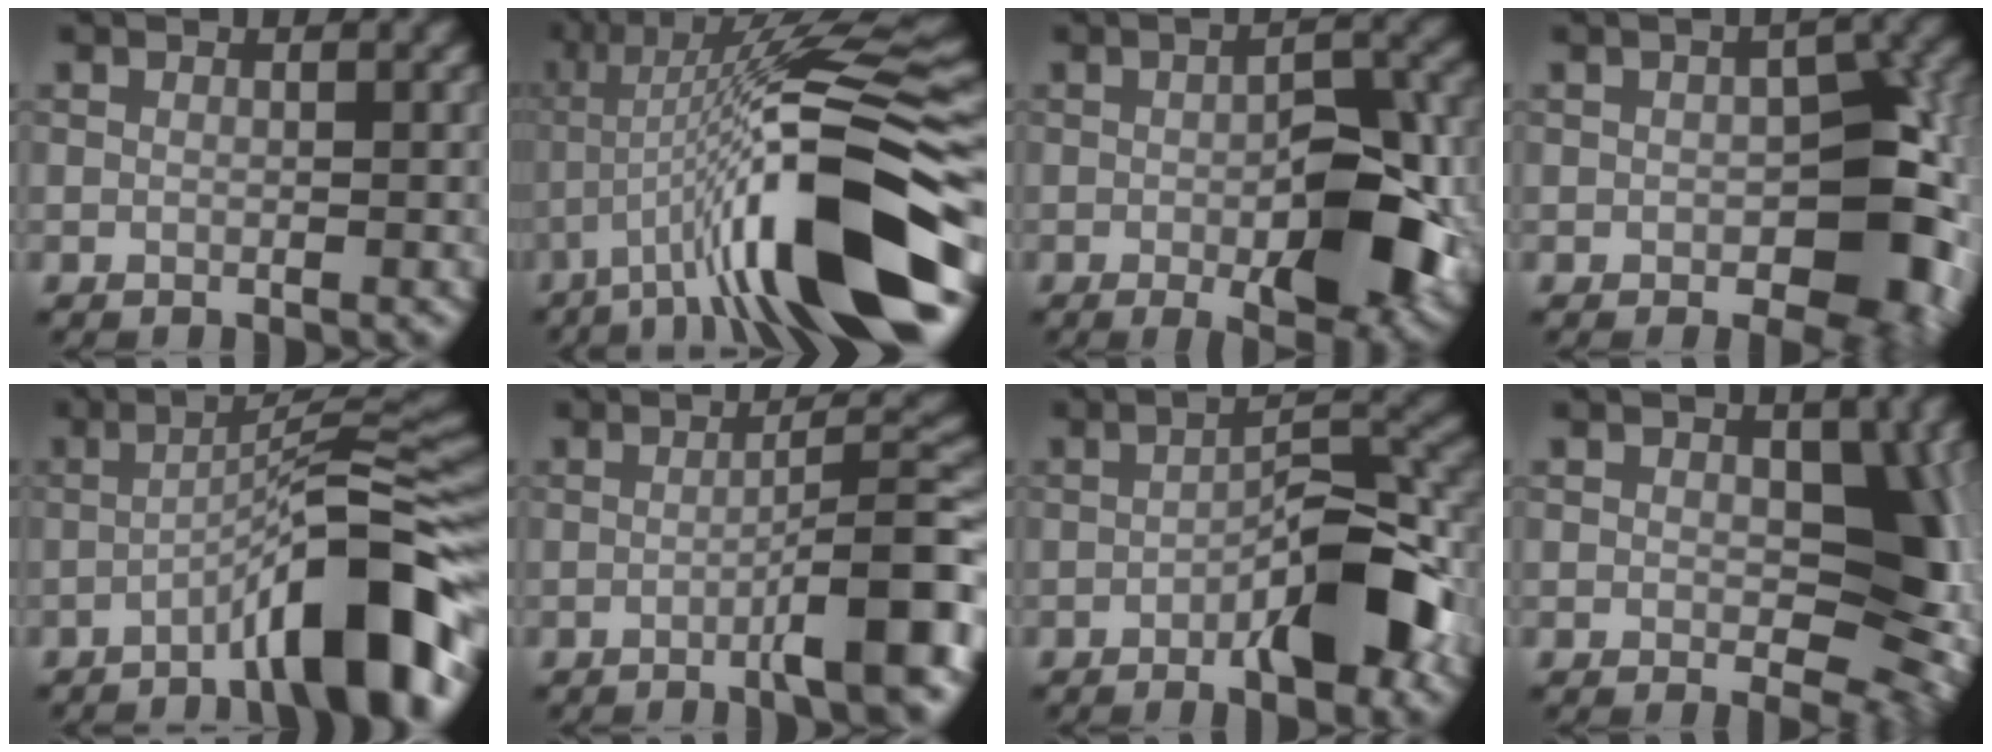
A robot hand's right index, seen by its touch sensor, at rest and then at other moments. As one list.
[{"total": 15.0, "force": [-4.7, 2.7, 14.0], "torque": [-0.231, 0.016, -0.073]}, {"total": 9.6, "force": [-2.3, 3.6, 8.6], "torque": [-0.122, -0.004, -0.031]}, {"total": 9.0, "force": [-1.3, 5.1, 7.3], "torque": [-0.085, -0.004, -0.014]}, {"total": 10.7, "force": [-5.3, 1.7, 9.2], "torque": [-0.119, 0.029, -0.090]}, {"total": 7.3, "force": [-2.9, 1.0, 6.7], "torque": [-0.087, 0.019, -0.052]}, {"total": 8.5, "force": [-3.2, 2.6, 7.4], "torque": [-0.103, 0.019, -0.054]}, {"total": 7.7, "force": [0.1, 4.7, 6.0], "torque": [-0.060, -0.004, 0.001]}]